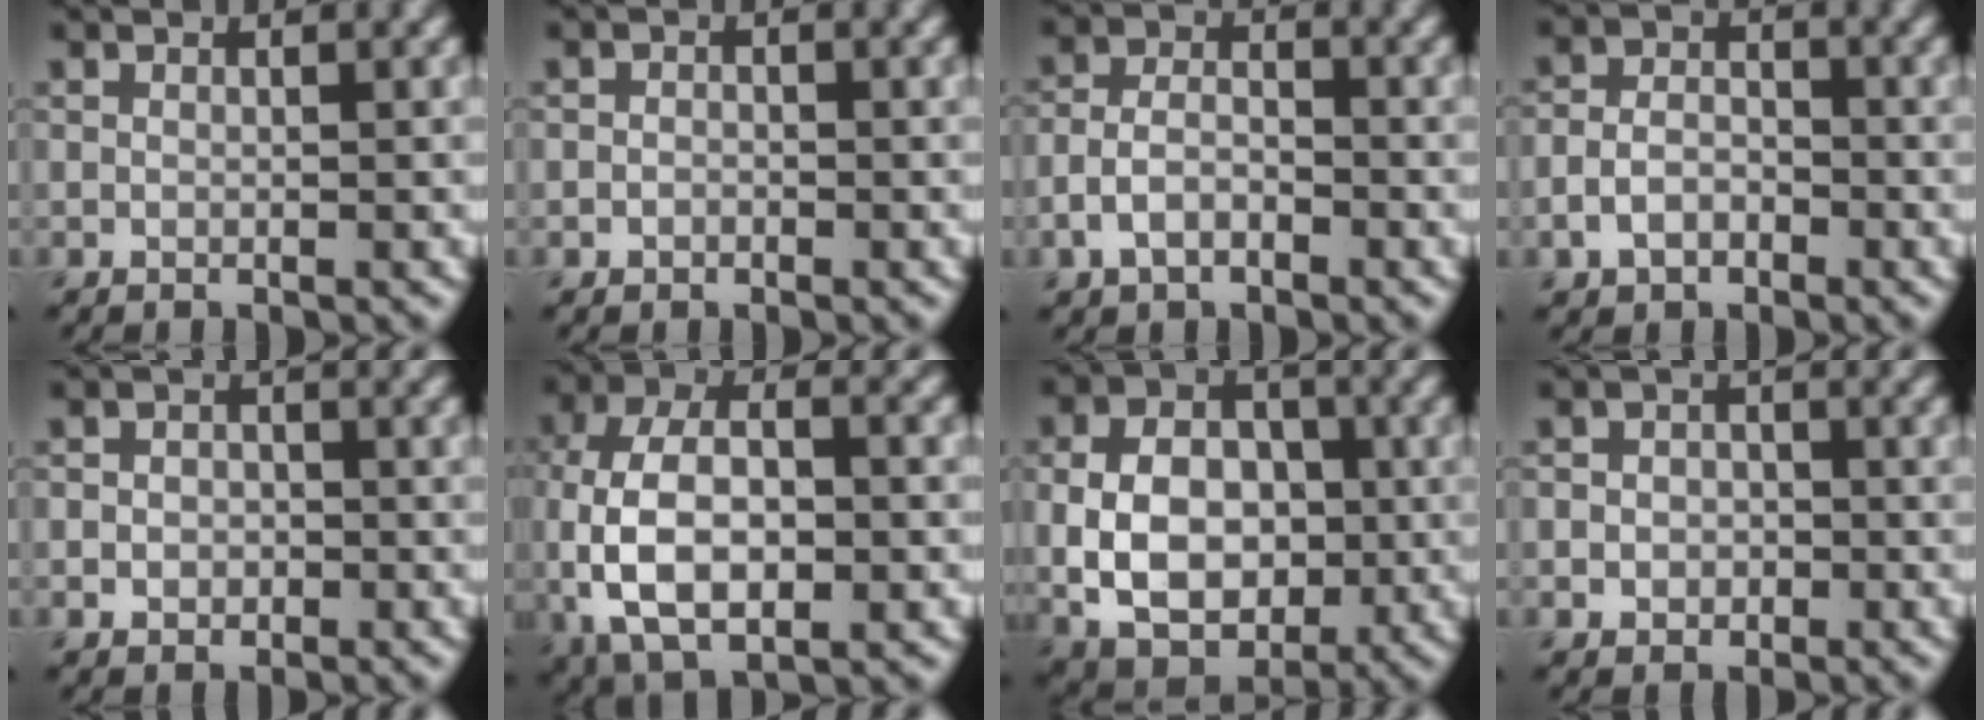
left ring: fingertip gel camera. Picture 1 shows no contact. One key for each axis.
{"total": 0.7, "fx": -0.4, "fy": 0.6, "fz": 0.2, "tx": -0.002, "ty": -0.002, "tz": -0.008}
{"total": 3.2, "fx": -1.5, "fy": 2.0, "fz": 2.0, "tx": -0.040, "ty": 0.005, "tz": -0.036}
{"total": 2.9, "fx": -1.4, "fy": 2.1, "fz": 1.5, "tx": -0.028, "ty": 0.003, "tz": -0.031}
{"total": 2.2, "fx": -0.4, "fy": 1.8, "fz": 1.1, "tx": -0.004, "ty": -0.001, "tz": -0.012}
{"total": 10.7, "fx": -1.3, "fy": 6.4, "fz": 8.5, "tx": -0.177, "ty": -0.002, "tz": -0.026}
{"total": 8.7, "fx": -1.0, "fy": 6.1, "fz": 6.2, "tx": -0.112, "ty": 0.001, "tz": -0.022}
{"total": 2.6, "fx": -0.4, "fy": 2.3, "fz": 1.2, "tx": -0.001, "ty": 0.001, "tz": -0.021}